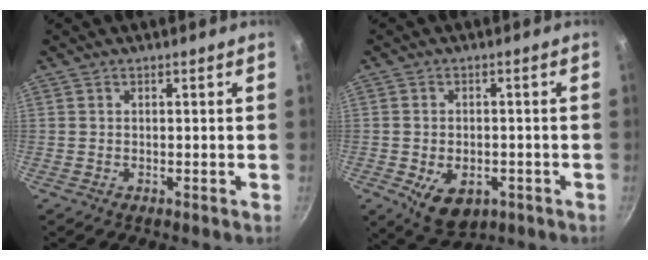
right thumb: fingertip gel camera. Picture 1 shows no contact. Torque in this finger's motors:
{"motor_torque": [-0.41, 0.41, 0.88, -0.27, 0.04]}